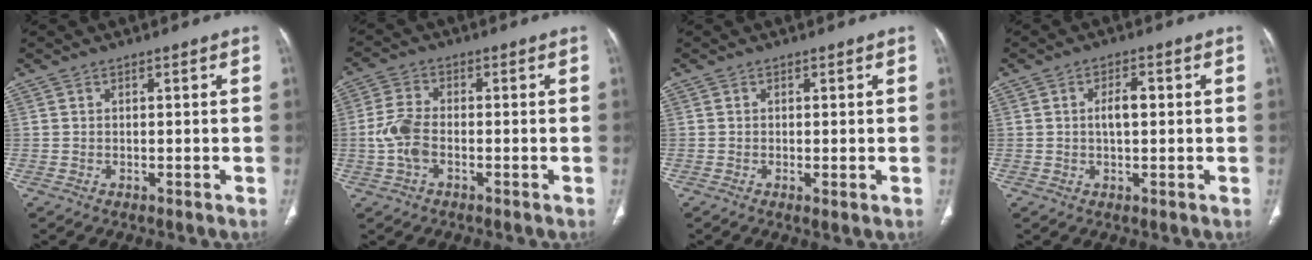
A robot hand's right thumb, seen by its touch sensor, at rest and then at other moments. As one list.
[{"total": 6.3, "force": [-1.5, 3.5, 5.0], "torque": [-0.115, 0.012, -0.032]}, {"total": 1.1, "force": [-0.2, 0.1, 1.0], "torque": [-0.024, -0.007, -0.004]}, {"total": 3.8, "force": [0.3, 1.8, 3.3], "torque": [-0.059, 0.006, 0.005]}]